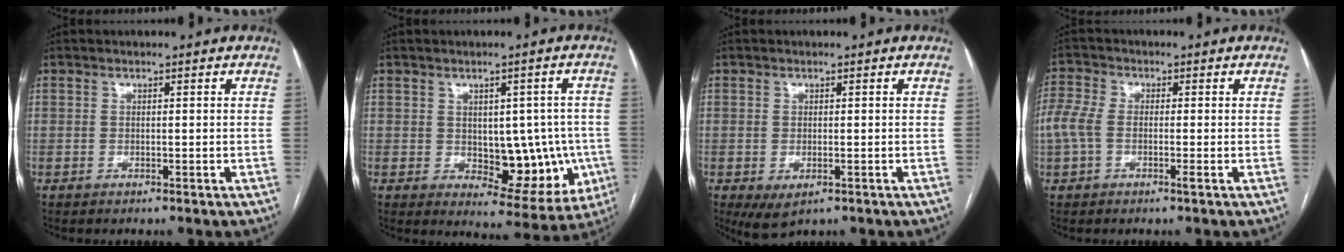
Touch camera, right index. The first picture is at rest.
{"total": 10.7, "force": [-1.1, 6.0, 8.7], "torque": [-0.090, 0.010, 0.007]}
{"total": 3.6, "force": [-1.4, 1.8, 2.8], "torque": [-0.053, -0.009, -0.010]}
{"total": 5.5, "force": [-1.0, 2.7, 4.6], "torque": [-0.123, 0.016, -0.022]}